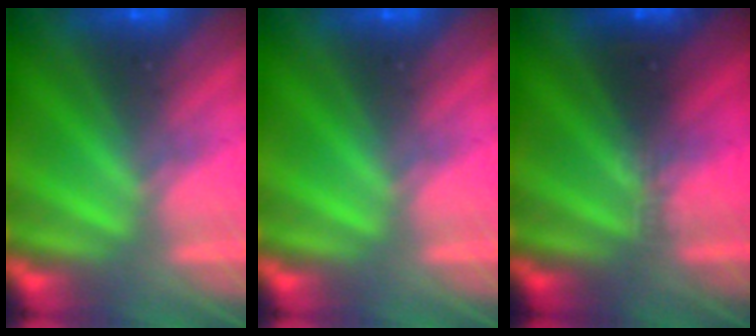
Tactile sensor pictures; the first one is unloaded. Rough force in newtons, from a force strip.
{"total": 0.0}
{"total": 2.9}